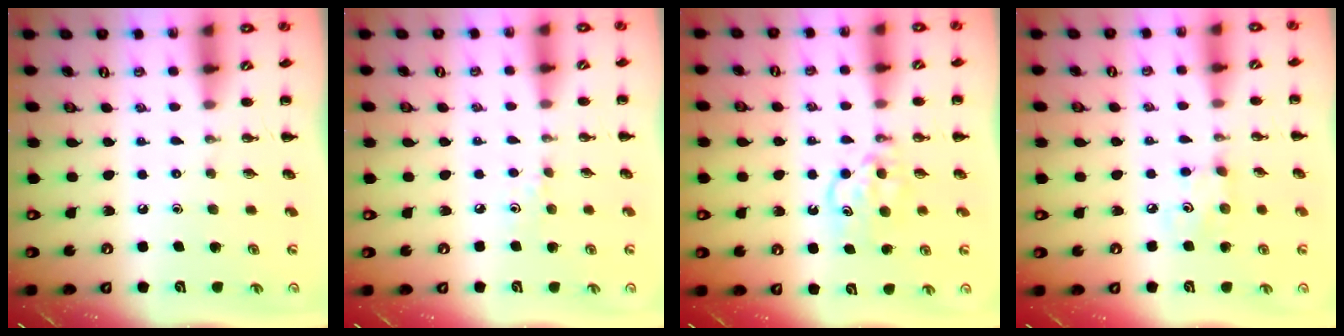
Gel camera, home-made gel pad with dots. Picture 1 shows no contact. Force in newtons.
{"total": 3.4, "press": 3.3, "slide": 0.9}
{"total": 6.1, "press": 5.9, "slide": 1.6}
{"total": 3.1, "press": 3.0, "slide": 0.6}